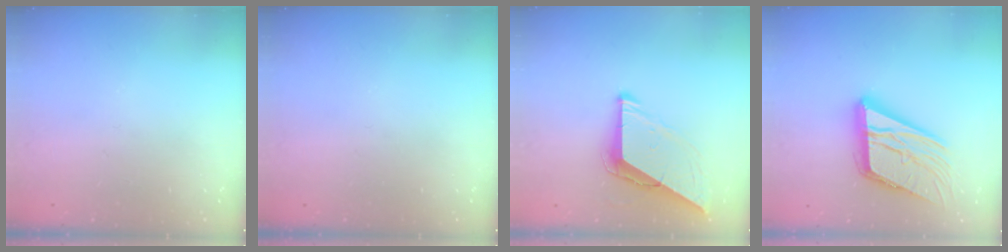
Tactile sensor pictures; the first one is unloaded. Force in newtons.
{"total": 0.0}
{"total": 10.0, "press": 9.9, "slide": 1.0}
{"total": 19.1, "press": 18.9, "slide": 2.6}